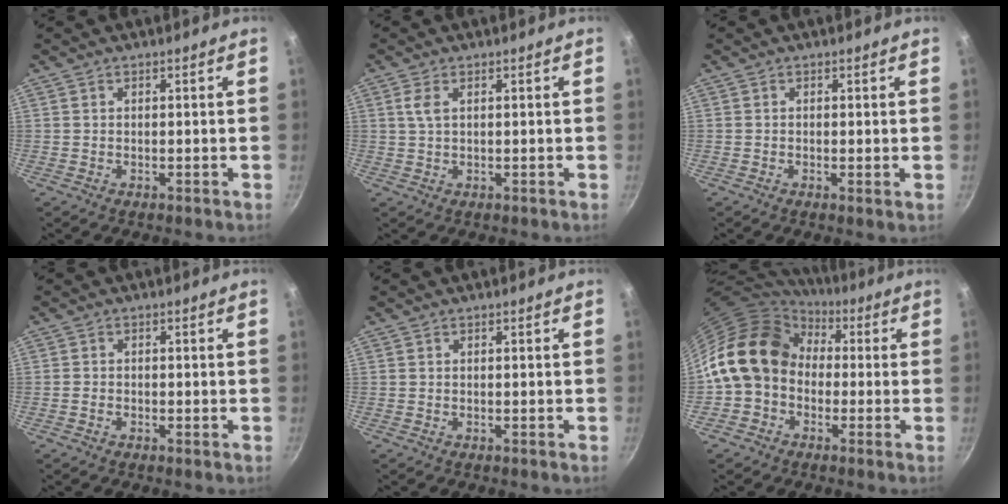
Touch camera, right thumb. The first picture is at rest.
{"total": 2.5, "force": [0.8, 1.2, 2.0], "torque": [-0.043, 0.000, 0.017]}
{"total": 0.7, "force": [0.0, 0.2, 0.7], "torque": [-0.011, -0.005, -0.004]}
{"total": 0.9, "force": [-0.4, 0.6, 0.5], "torque": [-0.012, 0.004, -0.011]}
{"total": 0.0}
{"total": 15.5, "force": [0.9, 12.6, 9.0], "torque": [-0.136, 0.041, -0.003]}